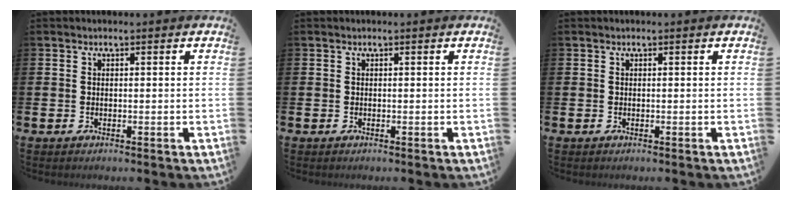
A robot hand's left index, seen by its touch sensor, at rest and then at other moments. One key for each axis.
{"total": 0.0}
{"total": 0.0}